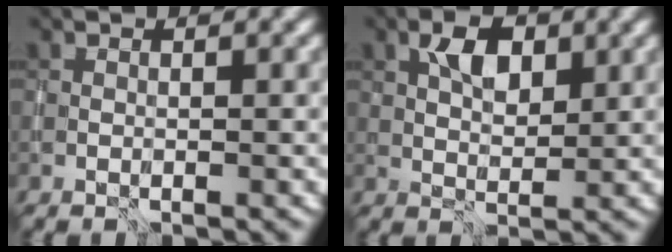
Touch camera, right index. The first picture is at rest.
{"total": 3.3, "force": [1.4, 1.8, 2.3], "torque": [-0.041, 0.005, 0.024]}